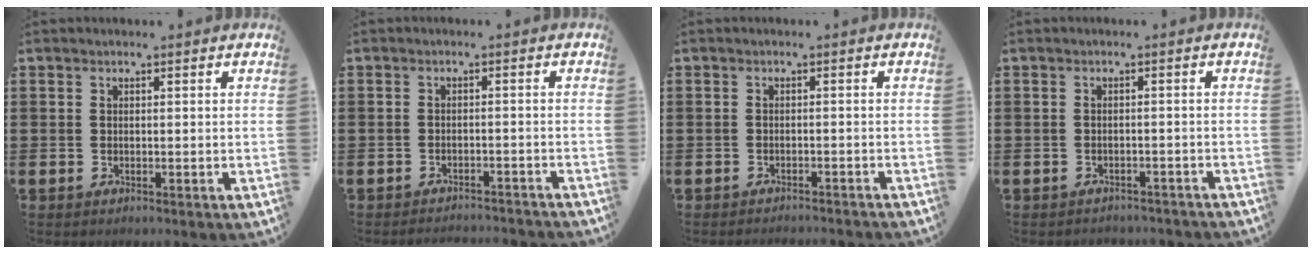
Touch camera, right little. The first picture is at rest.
{"total": 1.6, "force": [-1.6, -0.1, -0.1], "torque": [-0.002, 0.004, -0.034]}
{"total": 1.0, "force": [-1.0, -0.2, 0.0], "torque": [0.000, 0.001, -0.020]}
{"total": 1.1, "force": [-1.1, 0.1, -0.1], "torque": [-0.003, 0.002, -0.025]}